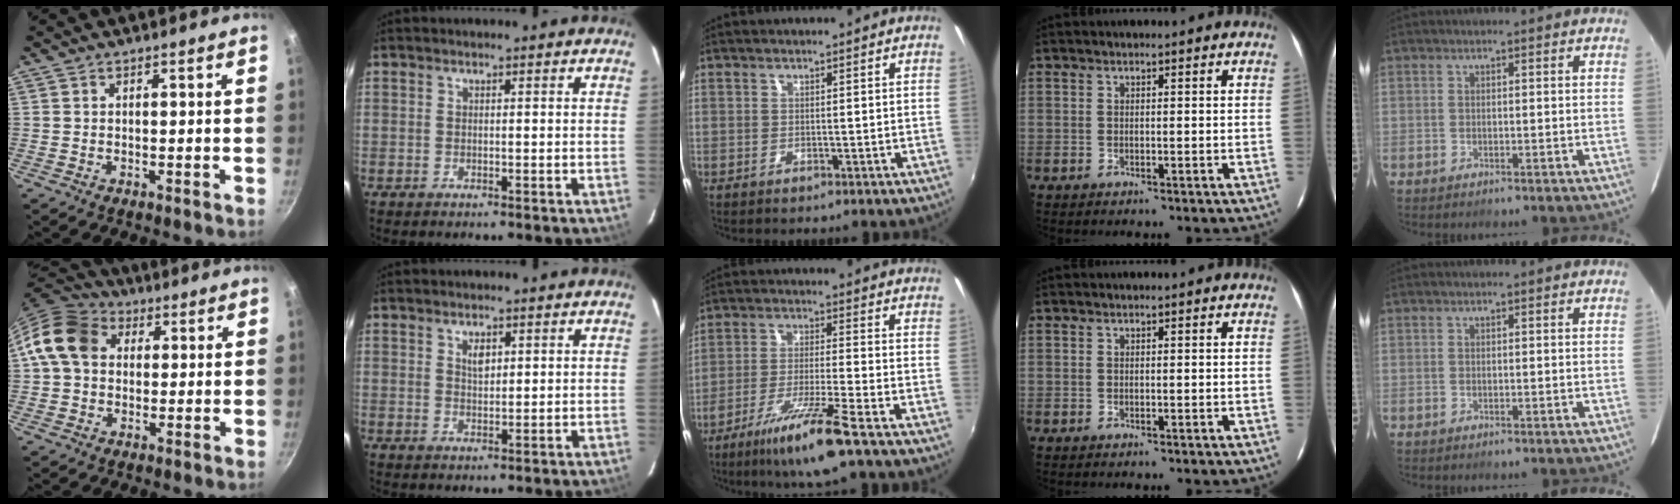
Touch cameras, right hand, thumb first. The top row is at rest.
{"thumb": {"total": 11.2, "force": [2.1, 8.9, 6.5], "torque": [-0.095, 0.022, 0.019]}, "index": {"total": 2.6, "force": [1.1, 1.6, 1.7], "torque": [-0.026, 0.002, 0.020]}, "middle": {"total": 10.8, "force": [-6.8, 0.1, 8.4], "torque": [-0.175, -0.019, -0.124]}}